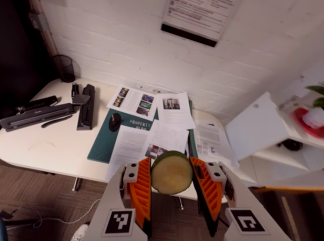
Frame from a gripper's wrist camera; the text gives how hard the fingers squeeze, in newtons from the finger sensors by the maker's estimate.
{"total": 9.9, "left": 10.2, "right": 9.6}